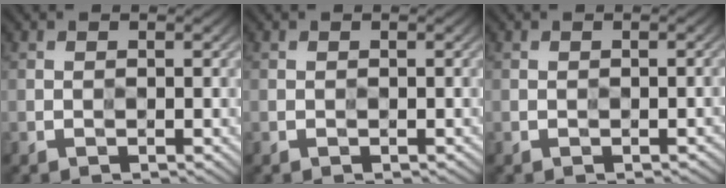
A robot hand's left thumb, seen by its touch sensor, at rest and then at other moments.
{"total": 0.0}
{"total": 1.2, "force": [-0.6, 0.5, 0.9], "torque": [-0.005, -0.001, -0.003]}